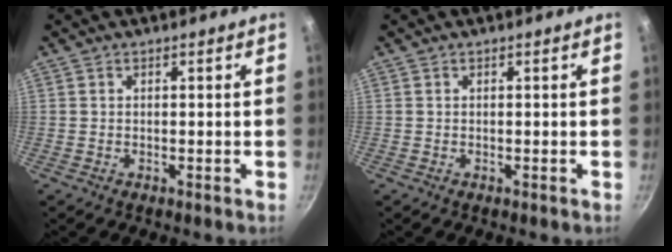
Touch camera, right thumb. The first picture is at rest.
{"total": 0.0}